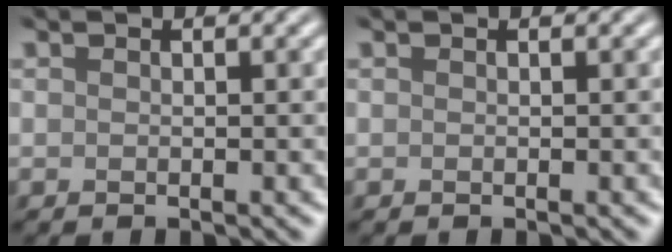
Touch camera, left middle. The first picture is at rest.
{"total": 0.0}